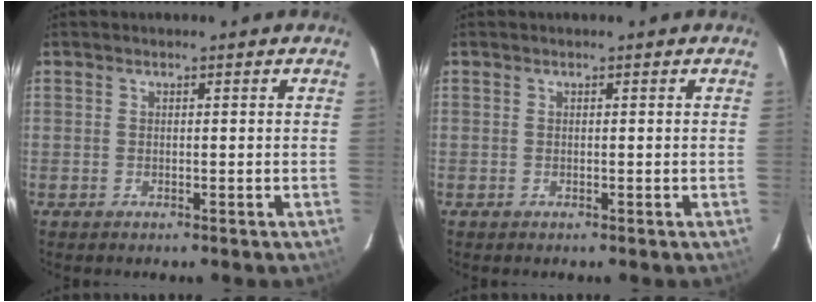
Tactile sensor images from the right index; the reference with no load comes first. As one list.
[{"total": 0.0}]